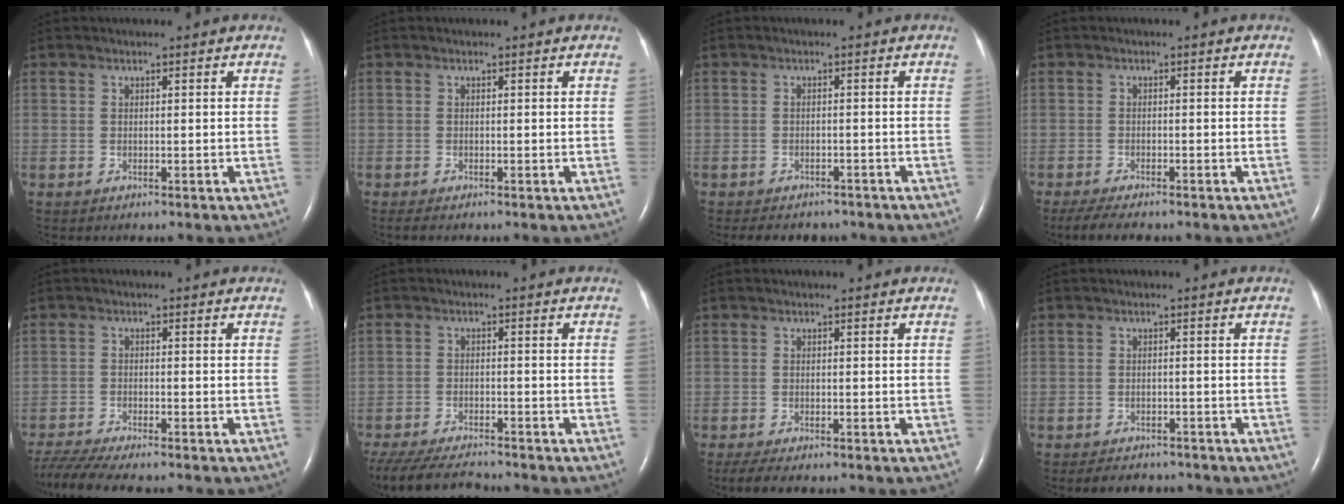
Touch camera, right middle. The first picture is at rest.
{"total": 0.7, "force": [-0.6, 0.0, 0.4], "torque": [-0.015, -0.003, -0.011]}
{"total": 7.2, "force": [-6.1, 3.2, 2.1], "torque": [-0.032, 0.003, -0.070]}
{"total": 5.7, "force": [-4.6, 1.2, 3.1], "torque": [-0.054, -0.014, -0.069]}
{"total": 9.3, "force": [-8.2, 0.6, 4.3], "torque": [-0.079, -0.016, -0.135]}
{"total": 12.7, "force": [-11.2, 2.5, 5.2], "torque": [-0.116, -0.020, -0.173]}
{"total": 4.7, "force": [-3.6, 1.3, 2.6], "torque": [-0.049, -0.014, -0.052]}
{"total": 5.9, "force": [-5.3, 2.3, 1.5], "torque": [-0.022, -0.001, -0.066]}